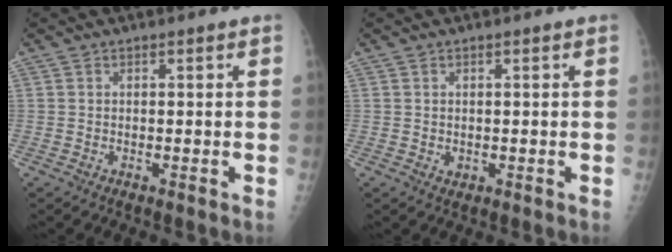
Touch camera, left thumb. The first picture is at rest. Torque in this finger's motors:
{"motor_torque": [-0.12, -0.10, 0.19, -0.09, 0.00]}